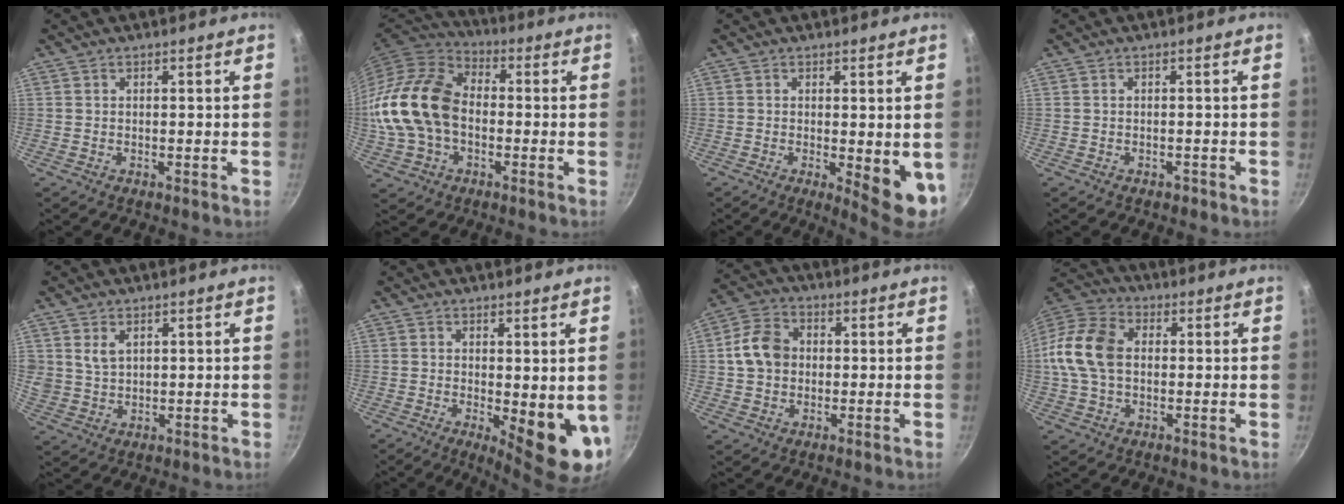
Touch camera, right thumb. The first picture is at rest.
{"total": 18.5, "force": [-1.4, 13.1, 13.0], "torque": [-0.242, 0.036, -0.036]}
{"total": 8.0, "force": [-0.8, 2.7, 7.5], "torque": [-0.083, -0.010, -0.003]}
{"total": 0.8, "force": [-0.6, 0.5, 0.2], "torque": [-0.002, 0.011, -0.003]}
{"total": 4.4, "force": [1.9, 3.2, 2.4], "torque": [-0.034, -0.008, 0.042]}
{"total": 10.0, "force": [-0.5, 3.7, 9.3], "torque": [-0.103, -0.018, 0.004]}
{"total": 8.6, "force": [0.5, 6.9, 5.1], "torque": [-0.073, 0.014, -0.004]}
{"total": 13.8, "force": [0.7, 9.6, 9.8], "torque": [-0.177, 0.026, -0.003]}